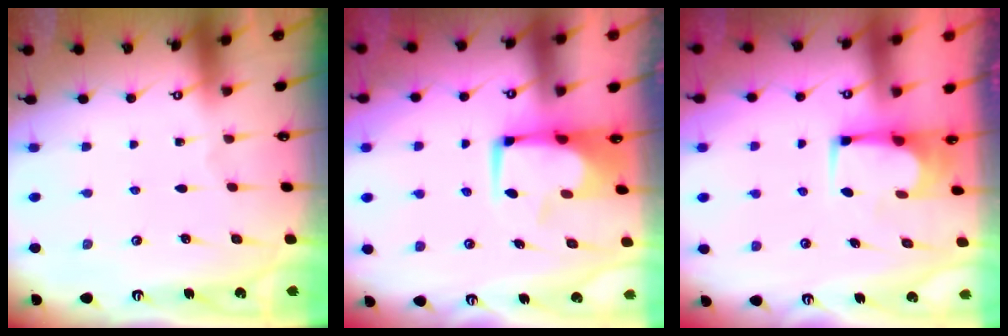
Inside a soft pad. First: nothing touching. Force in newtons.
{"total": 0.7, "press": 0.5, "slide": 0.4}
{"total": 2.1, "press": 2.1, "slide": 0.1}